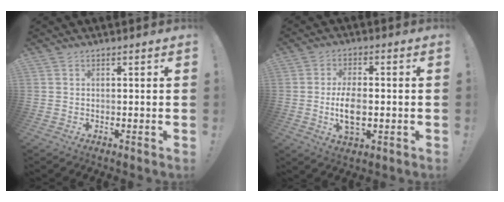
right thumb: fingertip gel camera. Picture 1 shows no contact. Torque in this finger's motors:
{"motor_torque": [0.10, 0.13, -0.31, 0.17, 0.25]}